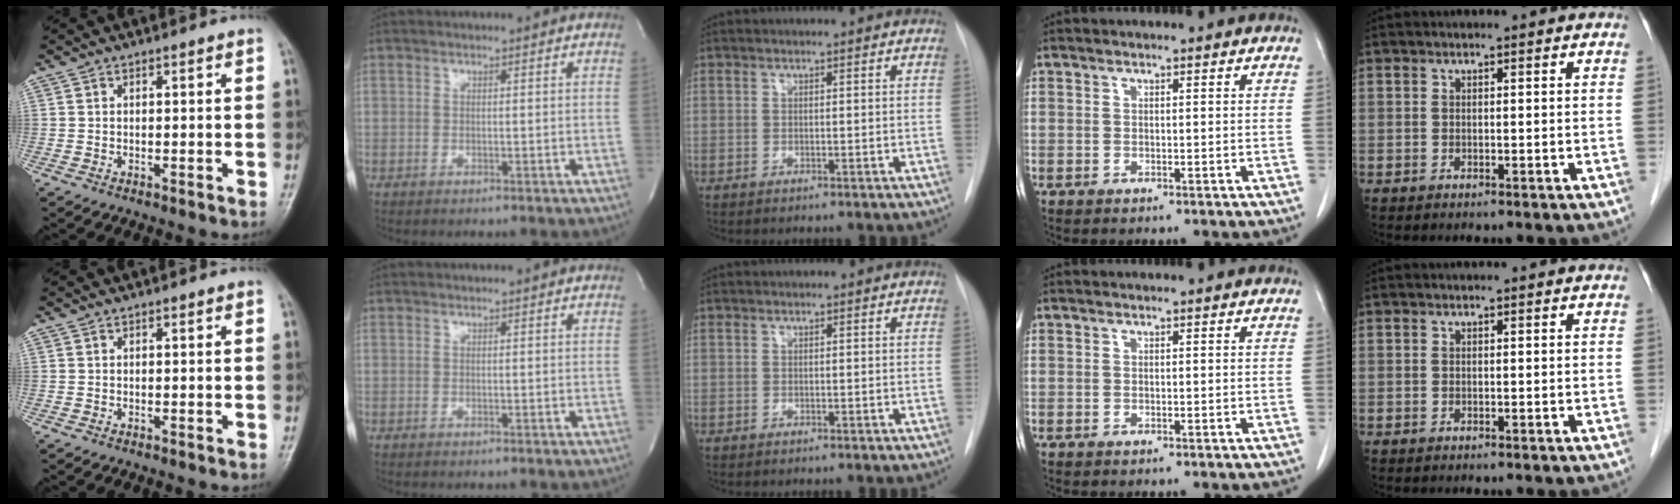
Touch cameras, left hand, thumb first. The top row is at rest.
{}